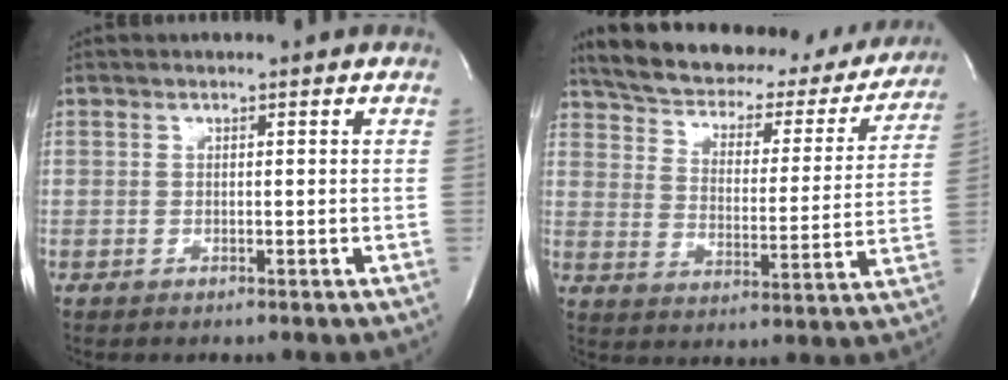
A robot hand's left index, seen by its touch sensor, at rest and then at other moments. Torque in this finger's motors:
{"motor_torque": [1.08, -1.06, 0.25, 0.10]}